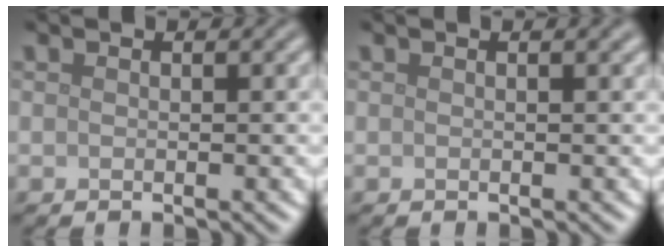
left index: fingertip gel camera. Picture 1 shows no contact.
{"total": 0.8, "force": [0.3, 0.2, 0.7], "torque": [-0.008, 0.006, 0.004]}